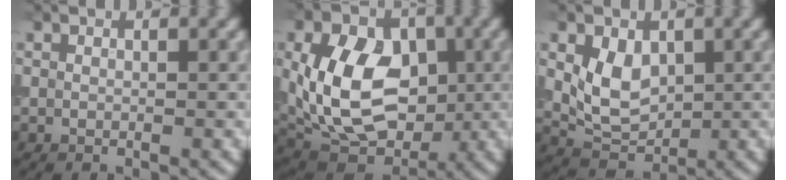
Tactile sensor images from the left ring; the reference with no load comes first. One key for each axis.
{"total": 11.1, "fx": 0.4, "fy": 7.6, "fz": 8.1, "tx": -0.157, "ty": -0.008, "tz": 0.005}
{"total": 4.3, "fx": 0.8, "fy": 3.0, "fz": 2.9, "tx": -0.058, "ty": -0.004, "tz": 0.017}